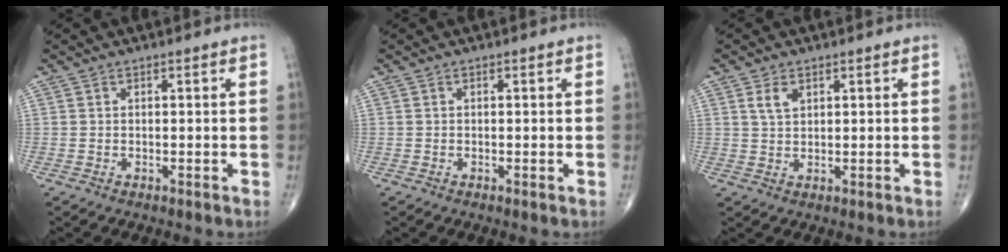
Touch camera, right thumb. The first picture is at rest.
{"total": 0.0}
{"total": 3.1, "force": [1.5, 1.8, 2.1], "torque": [-0.035, -0.004, 0.031]}